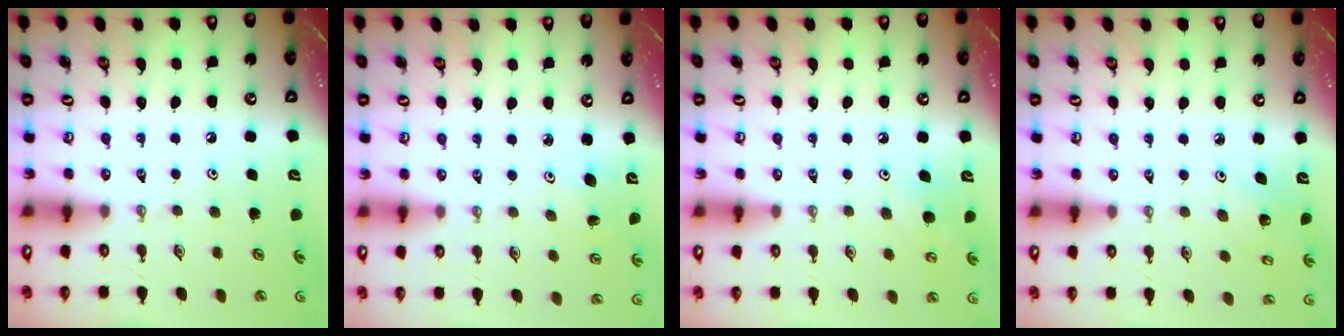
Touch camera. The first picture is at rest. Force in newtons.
{"total": 4.7, "press": 4.7, "slide": 0.4}
{"total": 5.9, "press": 5.8, "slide": 0.6}
{"total": 2.0, "press": 2.0, "slide": 0.1}